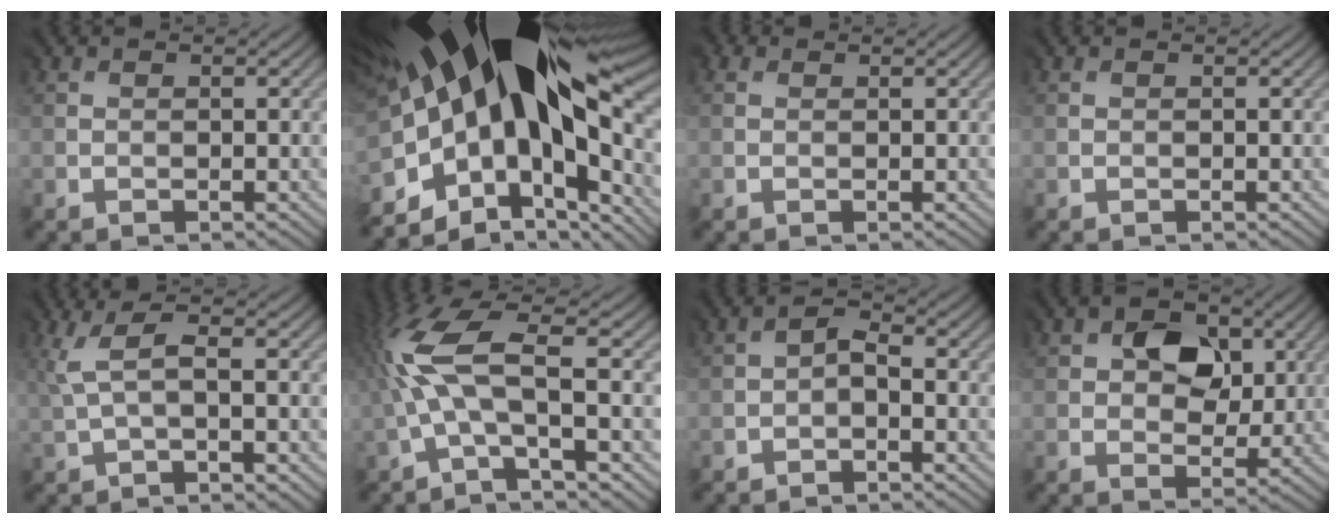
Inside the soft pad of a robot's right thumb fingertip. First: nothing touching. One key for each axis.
{"total": 19.2, "fx": 1.4, "fy": 9.8, "fz": 16.4, "tx": -0.288, "ty": -0.040, "tz": 0.034}
{"total": 1.3, "fx": 0.6, "fy": 0.9, "fz": 0.7, "tx": -0.014, "ty": 0.004, "tz": 0.006}
{"total": 0.0}
{"total": 3.7, "fx": 0.3, "fy": 1.0, "fz": 3.6, "tx": -0.085, "ty": 0.008, "tz": 0.009}
{"total": 9.7, "fx": -1.0, "fy": 3.0, "fz": 9.1, "tx": -0.220, "ty": 0.020, "tz": -0.027}
{"total": 1.5, "fx": -1.3, "fy": 0.6, "fz": 0.6, "tx": -0.007, "ty": 0.004, "tz": -0.022}
{"total": 6.8, "fx": 1.9, "fy": 4.9, "fz": 4.3, "tx": -0.068, "ty": -0.002, "tz": 0.031}